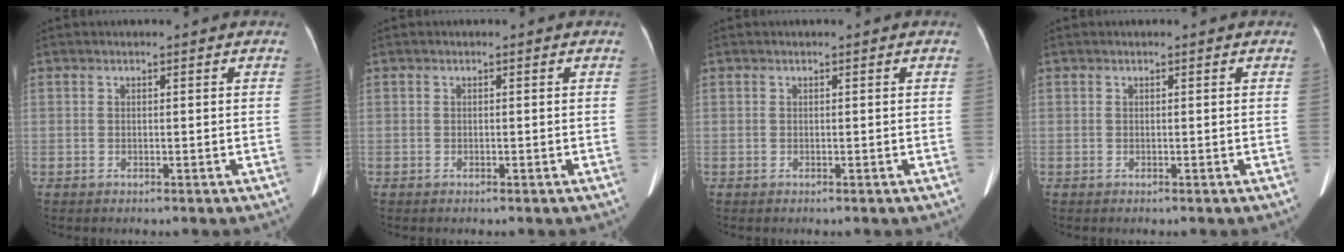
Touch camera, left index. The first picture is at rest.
{"total": 0.0}
{"total": 0.0}
{"total": 0.0}